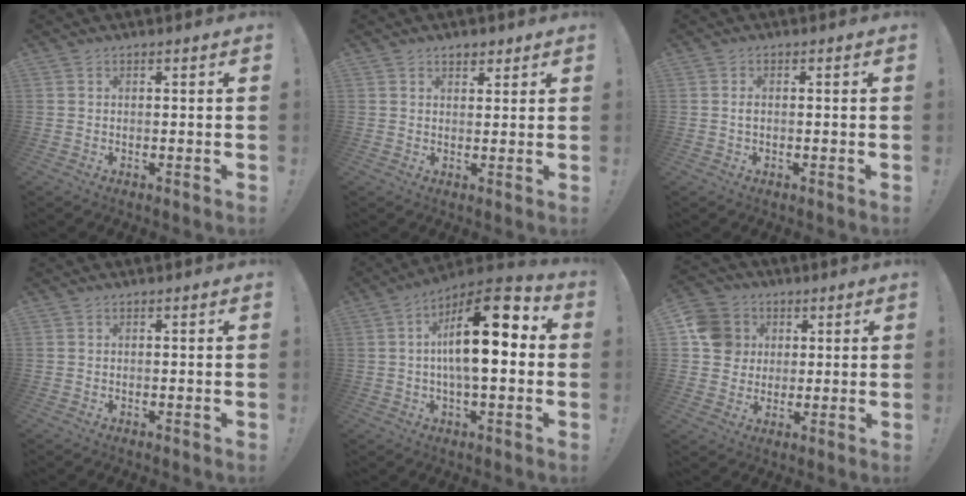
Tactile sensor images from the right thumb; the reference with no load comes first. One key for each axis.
{"total": 2.6, "fx": 1.9, "fy": 1.6, "fz": 0.8, "tx": -0.001, "ty": -0.008, "tz": 0.032}
{"total": 1.1, "fx": -0.2, "fy": 0.6, "fz": 0.9, "tx": -0.026, "ty": 0.007, "tz": -0.002}
{"total": 0.0}
{"total": 17.4, "fx": 2.1, "fy": 6.2, "fz": 16.2, "tx": -0.260, "ty": -0.010, "tz": 0.022}
{"total": 11.3, "fx": 2.7, "fy": 10.3, "fz": 3.7, "tx": -0.044, "ty": -0.006, "tz": 0.055}